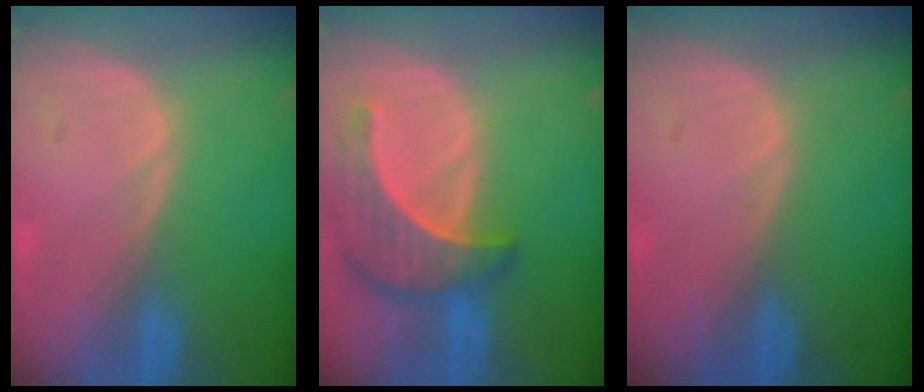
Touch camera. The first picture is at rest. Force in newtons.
{"total": 7.8, "press": 7.5, "slide": 2.4}
{"total": 0.0}